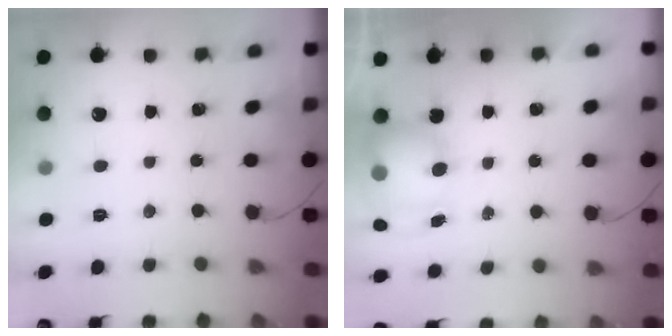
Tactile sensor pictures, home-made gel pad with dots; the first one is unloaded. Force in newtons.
{"total": 11.3, "press": 8.5, "slide": 7.5}